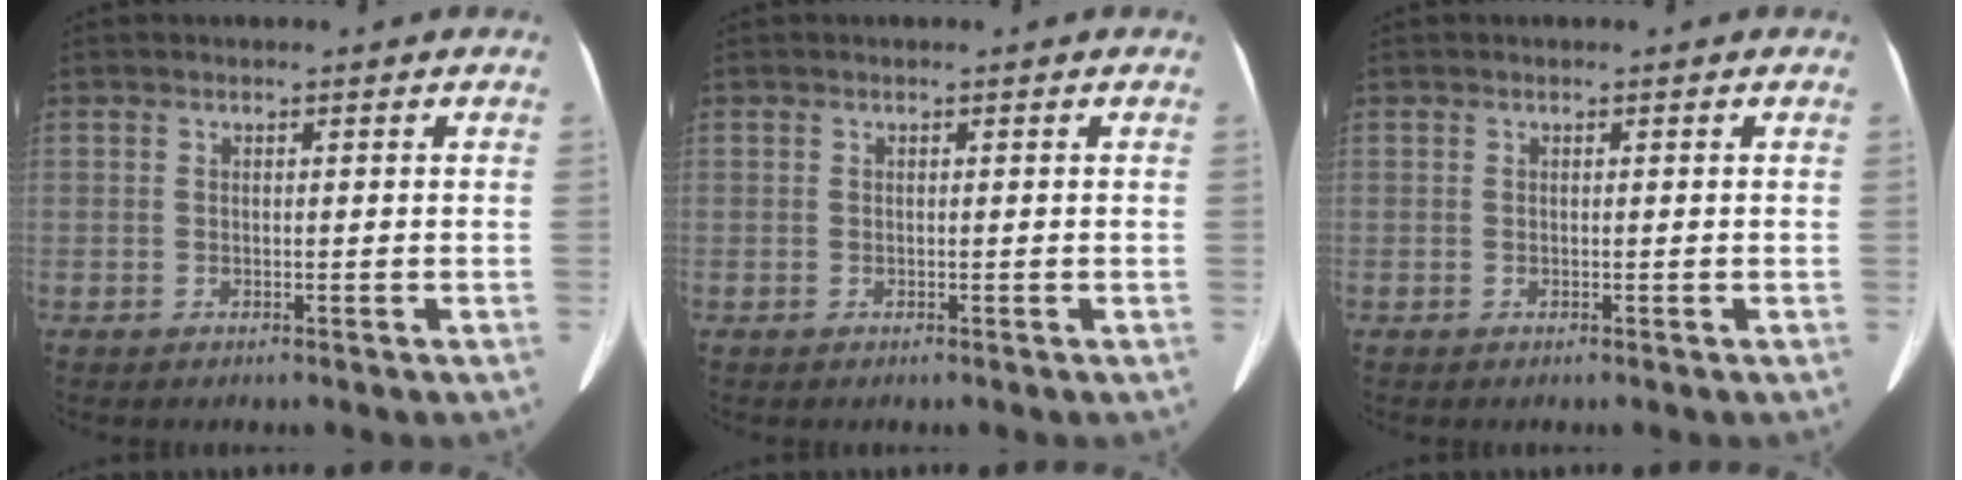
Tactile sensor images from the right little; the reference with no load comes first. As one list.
[{"total": 0.0}, {"total": 0.0}]